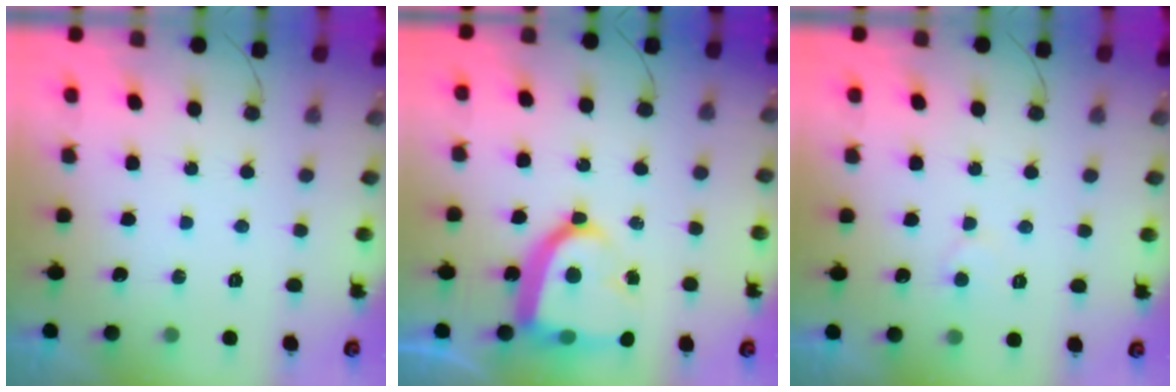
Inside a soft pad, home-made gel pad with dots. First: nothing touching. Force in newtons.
{"total": 17.9, "press": 17.8, "slide": 1.7}
{"total": 5.1, "press": 5.1, "slide": 0.4}